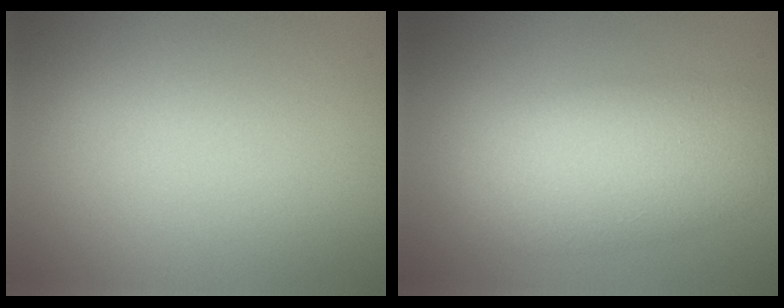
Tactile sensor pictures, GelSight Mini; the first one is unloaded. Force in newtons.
{"total": 6.4, "press": 6.4, "slide": 0.2}